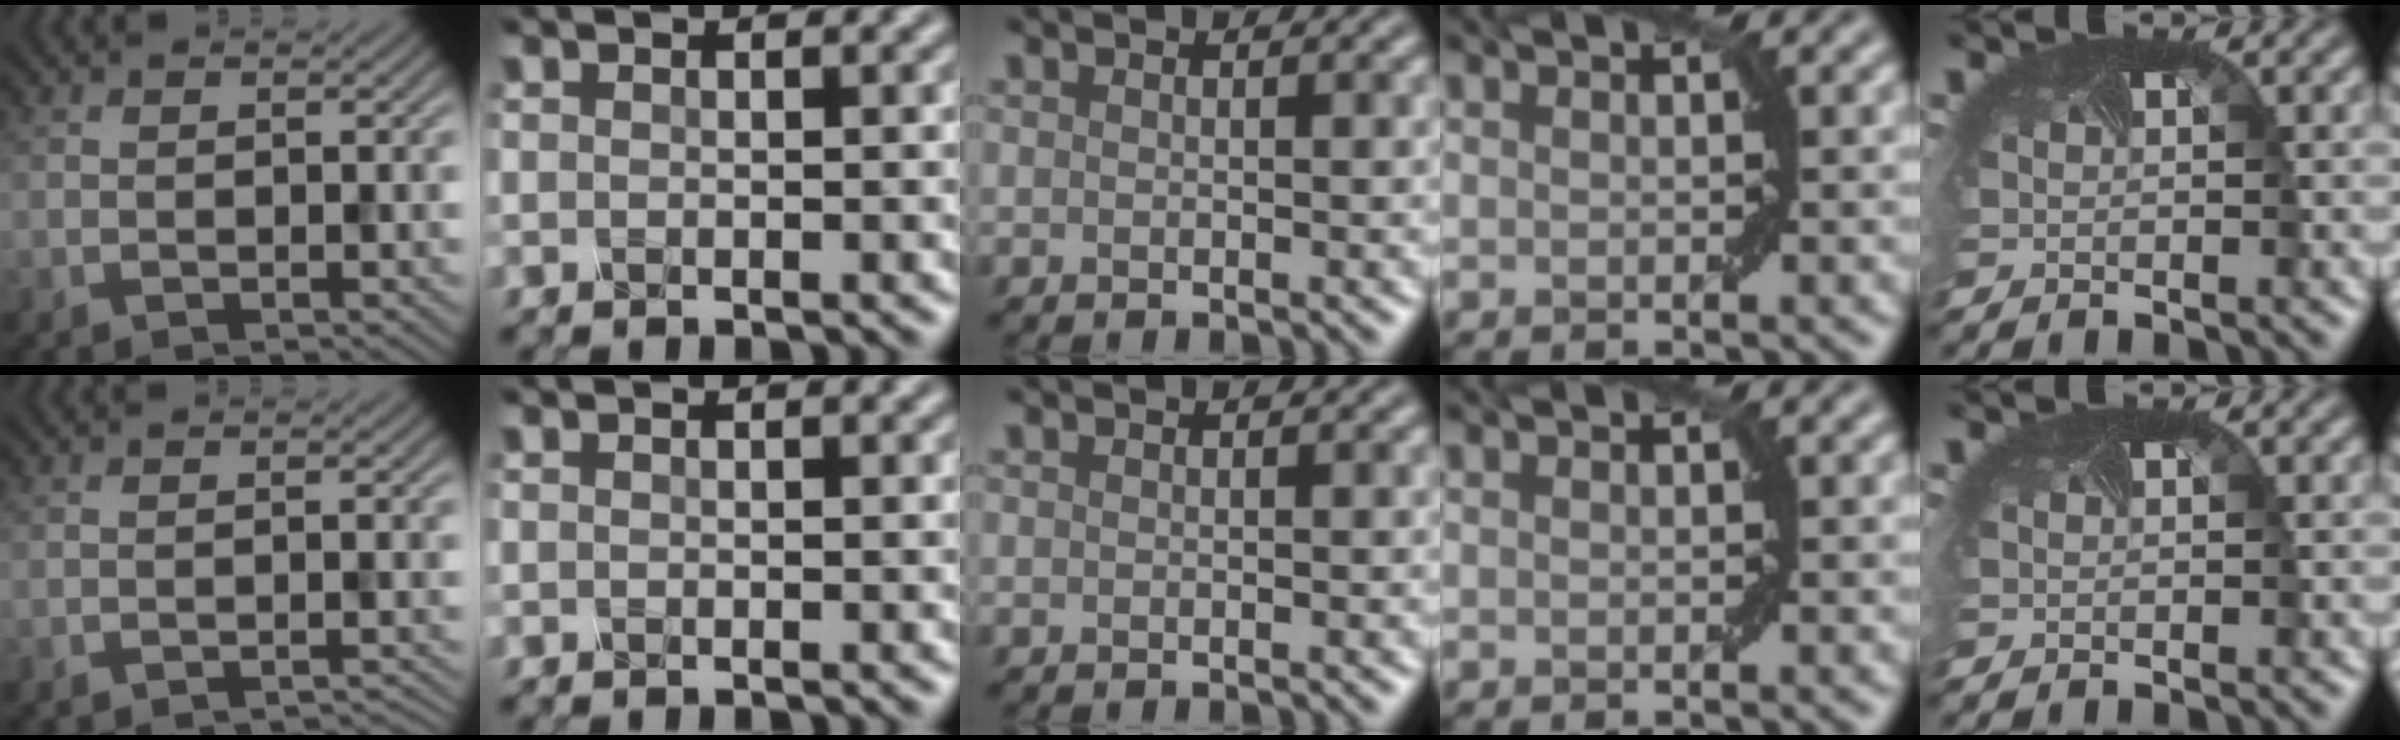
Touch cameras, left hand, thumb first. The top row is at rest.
{"thumb": {"total": 1.8, "force": [-1.8, 0.2, 0.5], "torque": [0.003, 0.001, -0.028]}}